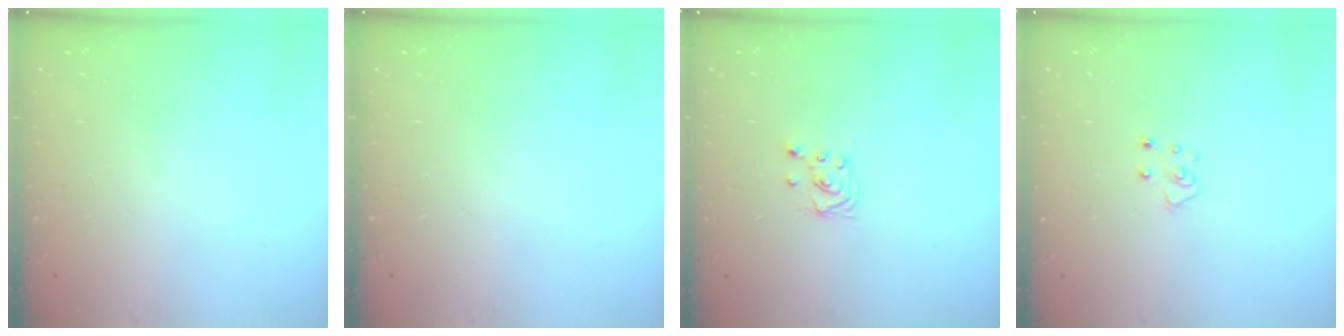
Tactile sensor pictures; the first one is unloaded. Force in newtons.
{"total": 0.0}
{"total": 2.0, "press": 2.0, "slide": 0.2}
{"total": 4.8, "press": 4.8, "slide": 0.2}